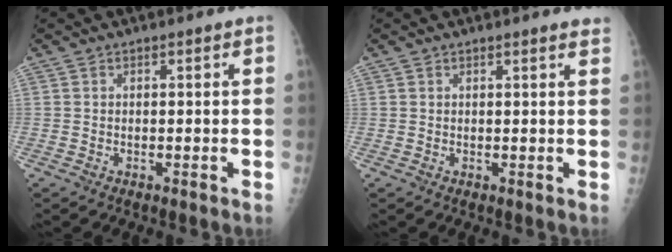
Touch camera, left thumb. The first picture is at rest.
{"total": 2.0, "force": [1.9, 0.2, 0.5], "torque": [-0.003, -0.009, 0.015]}